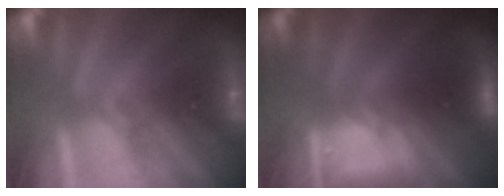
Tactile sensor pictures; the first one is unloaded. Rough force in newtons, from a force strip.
{"total": 6.3}